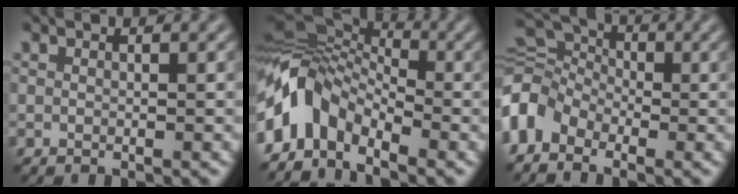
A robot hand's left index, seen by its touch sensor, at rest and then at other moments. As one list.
[{"total": 7.3, "force": [-3.7, 4.4, 4.4], "torque": [-0.081, 0.010, -0.090]}, {"total": 7.3, "force": [-1.4, 5.3, 4.8], "torque": [-0.096, 0.026, -0.042]}]